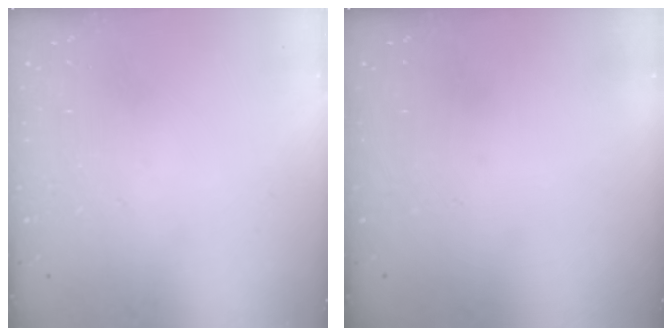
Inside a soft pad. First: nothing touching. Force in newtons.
{"total": 0.0}